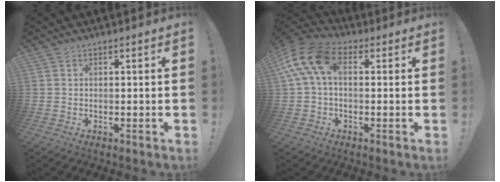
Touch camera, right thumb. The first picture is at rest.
{"total": 12.6, "force": [3.1, 6.7, 10.2], "torque": [-0.212, 0.000, 0.062]}